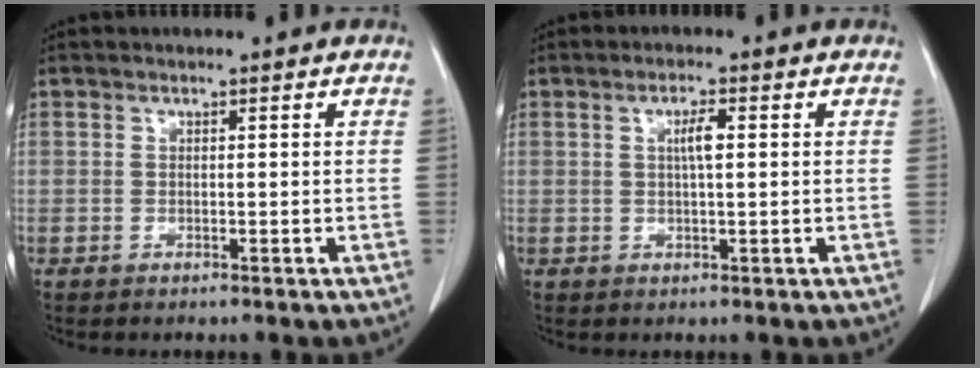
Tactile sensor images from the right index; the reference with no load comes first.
{"total": 2.9, "force": [0.7, 0.4, 2.7], "torque": [-0.049, 0.003, 0.013]}